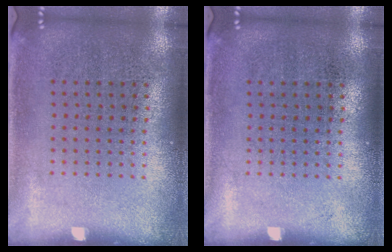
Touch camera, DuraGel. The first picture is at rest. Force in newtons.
{"total": 0.0}